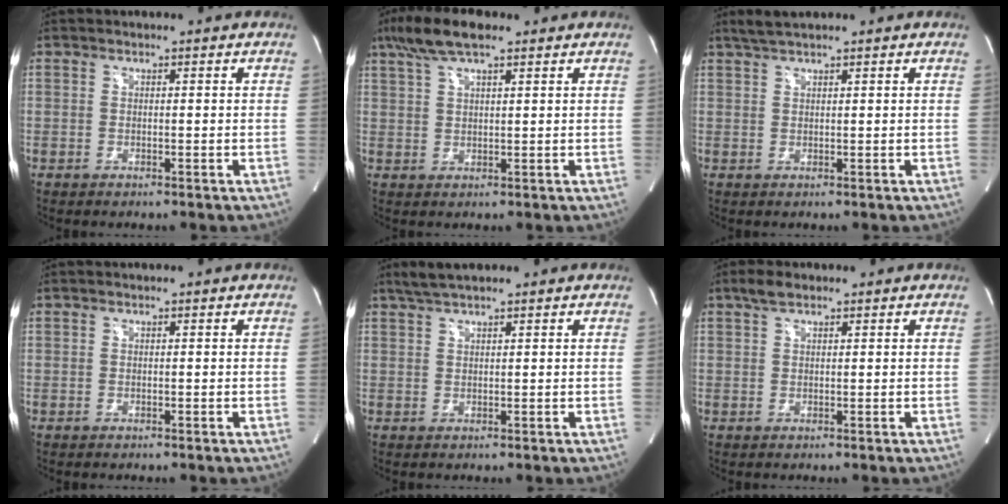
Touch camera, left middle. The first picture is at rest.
{"total": 7.8, "force": [5.4, 1.7, 5.3], "torque": [-0.116, 0.024, 0.098]}
{"total": 2.7, "force": [2.3, 0.0, 1.4], "torque": [-0.033, 0.013, 0.046]}
{"total": 0.0}
{"total": 3.4, "force": [2.8, 0.2, 1.9], "torque": [-0.042, 0.015, 0.056]}
{"total": 2.4, "force": [1.7, 0.9, 1.4], "torque": [-0.035, 0.012, 0.034]}